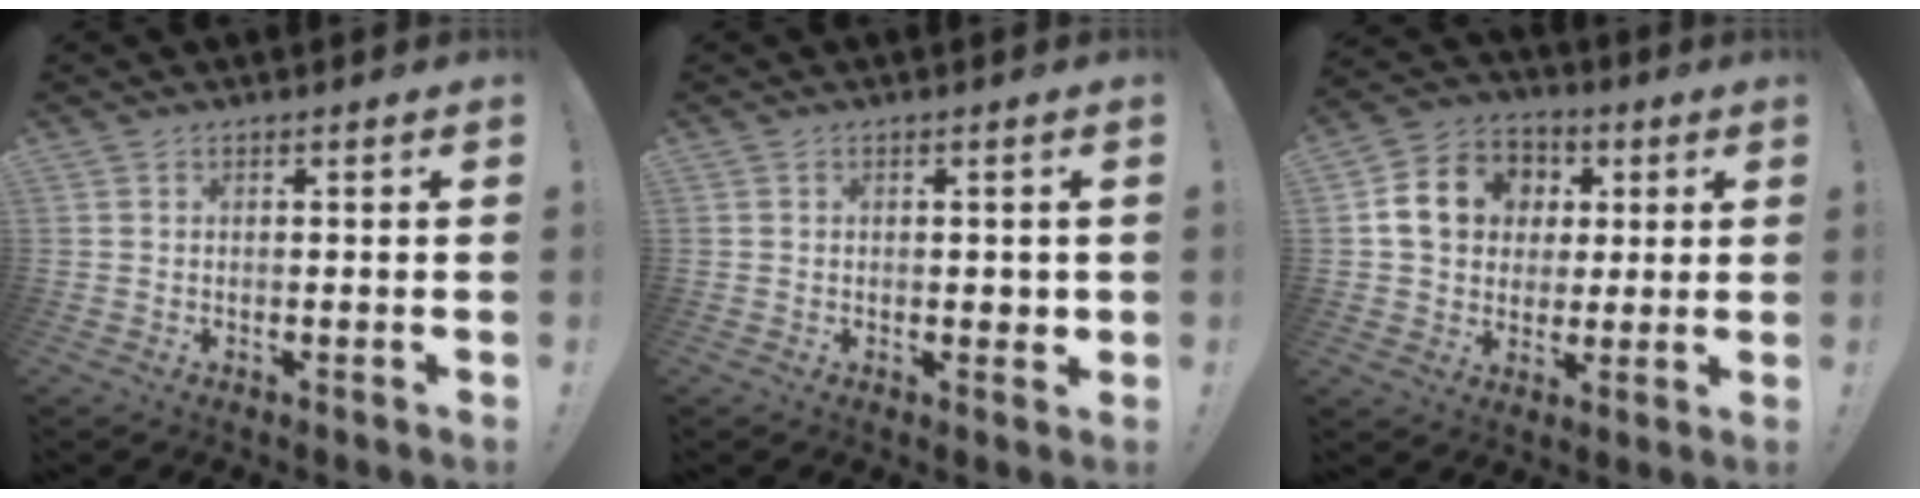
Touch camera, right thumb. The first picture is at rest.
{"total": 1.8, "force": [0.0, 1.2, 1.4], "torque": [-0.015, 0.001, -0.001]}
{"total": 13.8, "force": [3.0, 11.8, 6.5], "torque": [-0.087, 0.004, 0.068]}